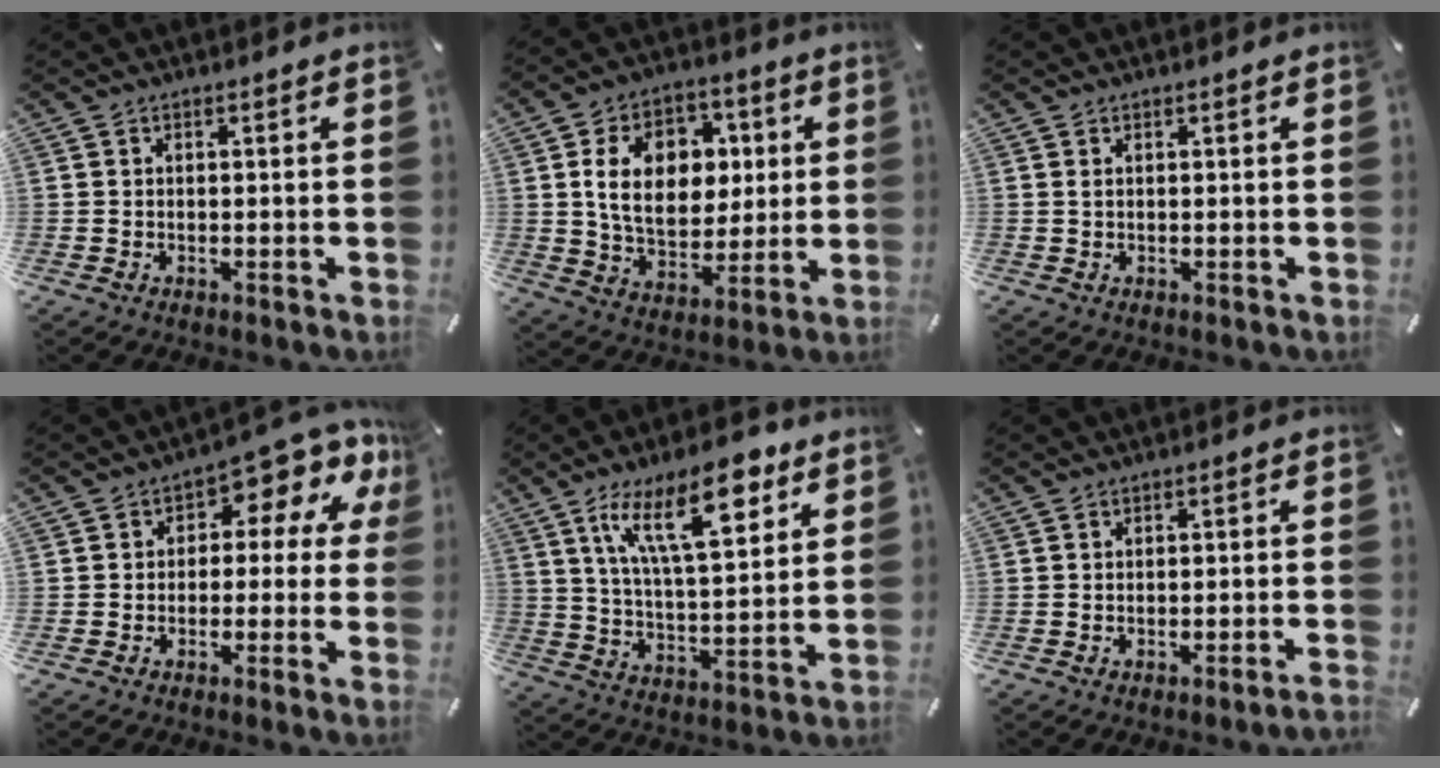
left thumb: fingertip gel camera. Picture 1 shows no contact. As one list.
[{"total": 15.4, "force": [3.1, 11.4, 9.9], "torque": [-0.170, 0.012, 0.055]}, {"total": 0.6, "force": [0.2, -0.1, 0.5], "torque": [-0.011, -0.001, 0.004]}, {"total": 8.2, "force": [3.5, 4.1, 6.1], "torque": [-0.082, -0.035, 0.059]}, {"total": 18.4, "force": [9.9, 7.3, 13.7], "torque": [-0.239, -0.027, 0.160]}, {"total": 2.2, "force": [-1.7, 0.2, 1.4], "torque": [-0.023, 0.005, -0.030]}]